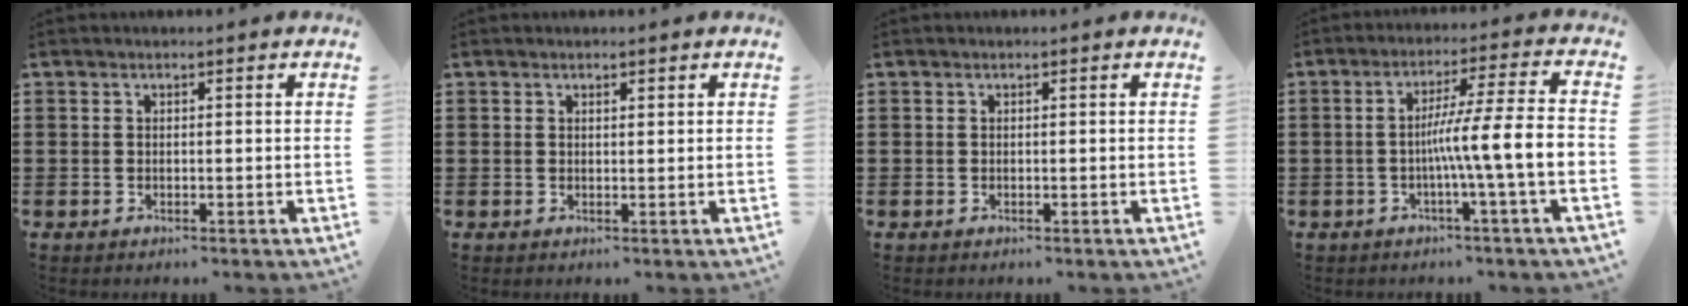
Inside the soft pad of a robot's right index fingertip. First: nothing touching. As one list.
[{"total": 0.6, "force": [0.4, 0.3, 0.3], "torque": [-0.006, 0.000, 0.009]}, {"total": 0.0}, {"total": 9.0, "force": [-2.2, -0.8, 8.7], "torque": [-0.152, -0.006, -0.044]}]